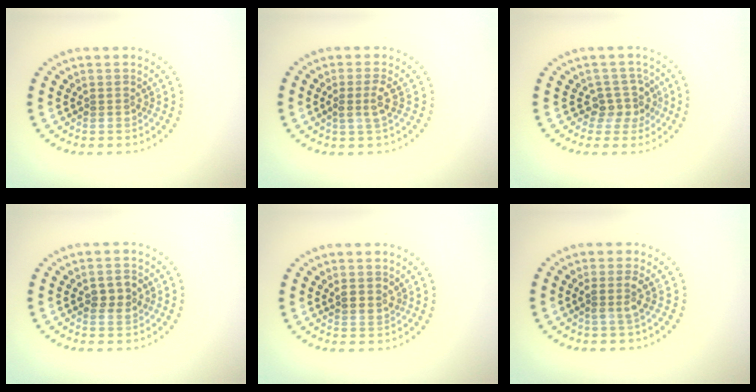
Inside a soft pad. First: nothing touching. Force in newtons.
{"total": 1.6, "press": 1.4, "slide": 0.9}
{"total": 2.6, "press": 2.0, "slide": 1.6}
{"total": 2.4, "press": 2.4, "slide": 0.1}
{"total": 1.3, "press": 1.2, "slide": 0.6}
{"total": 1.7, "press": 1.3, "slide": 1.0}